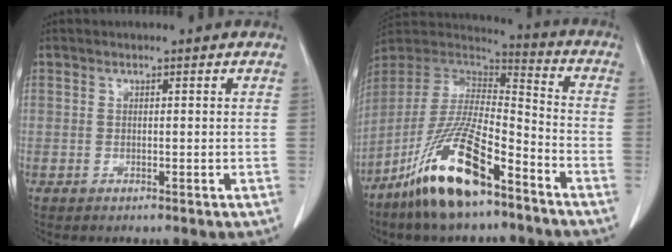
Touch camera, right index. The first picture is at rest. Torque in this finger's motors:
{"motor_torque": [1.54, -0.60, 0.93, 0.21]}